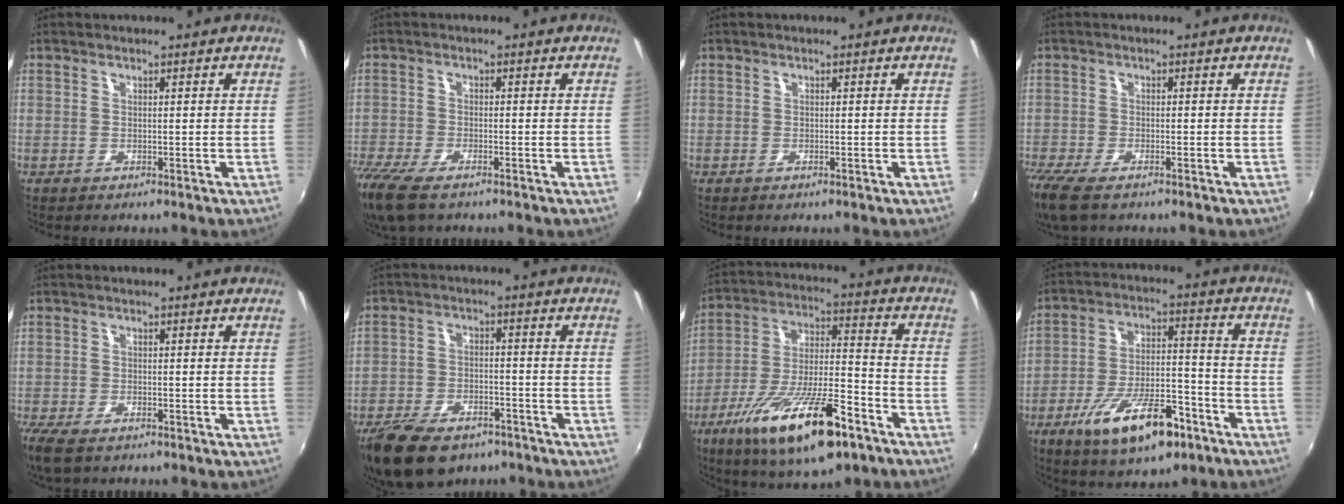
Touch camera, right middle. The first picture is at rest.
{"total": 11.6, "force": [-8.4, 4.1, 6.9], "torque": [-0.173, -0.054, -0.159]}
{"total": 0.0}
{"total": 9.1, "force": [-6.5, 3.0, 5.6], "torque": [-0.136, -0.043, -0.123]}
{"total": 6.5, "force": [-4.8, 2.4, 3.8], "torque": [-0.096, -0.029, -0.090]}
{"total": 14.3, "force": [-10.0, 6.9, 7.4], "torque": [-0.168, -0.016, -0.167]}
{"total": 21.7, "force": [-12.3, 6.5, 16.6], "torque": [-0.304, -0.037, -0.206]}
{"total": 16.6, "force": [-9.6, 6.2, 12.0], "torque": [-0.220, -0.009, -0.152]}